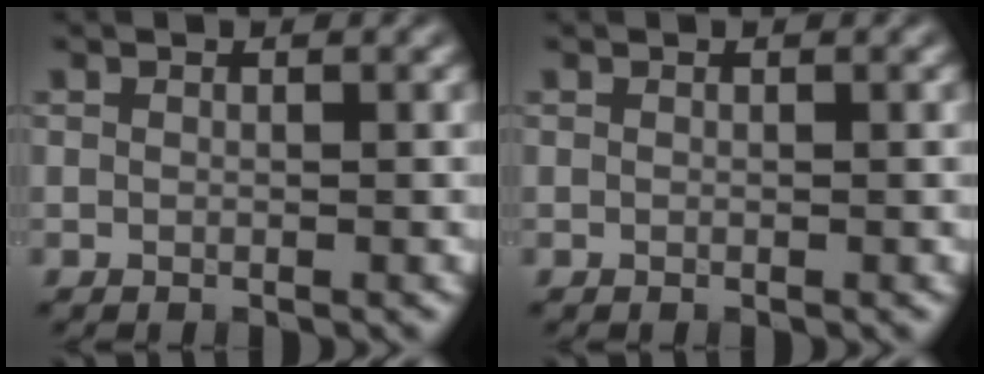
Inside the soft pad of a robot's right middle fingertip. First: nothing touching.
{"total": 0.0}